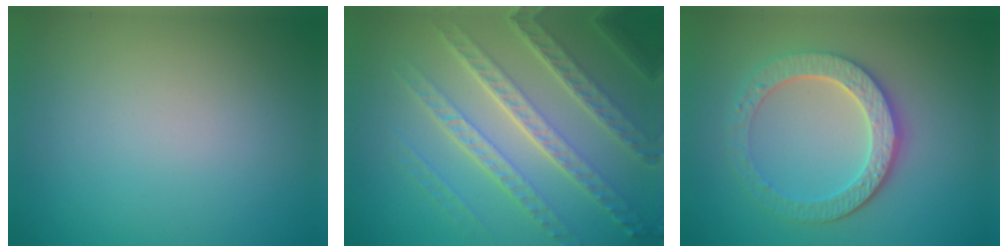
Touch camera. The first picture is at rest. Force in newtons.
{"total": 7.4, "press": 5.2, "slide": 5.2}
{"total": 4.9, "press": 4.3, "slide": 2.4}